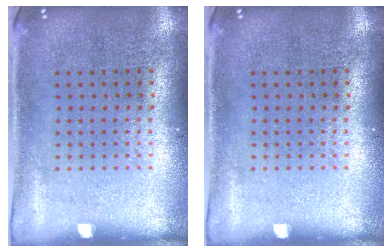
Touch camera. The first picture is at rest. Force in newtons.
{"total": 0.0}